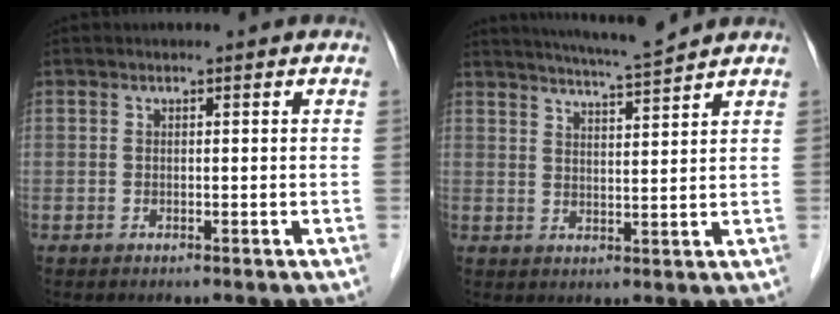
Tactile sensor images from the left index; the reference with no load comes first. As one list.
[{"total": 7.0, "force": [6.5, -1.1, 2.3], "torque": [-0.049, -0.002, 0.109]}]